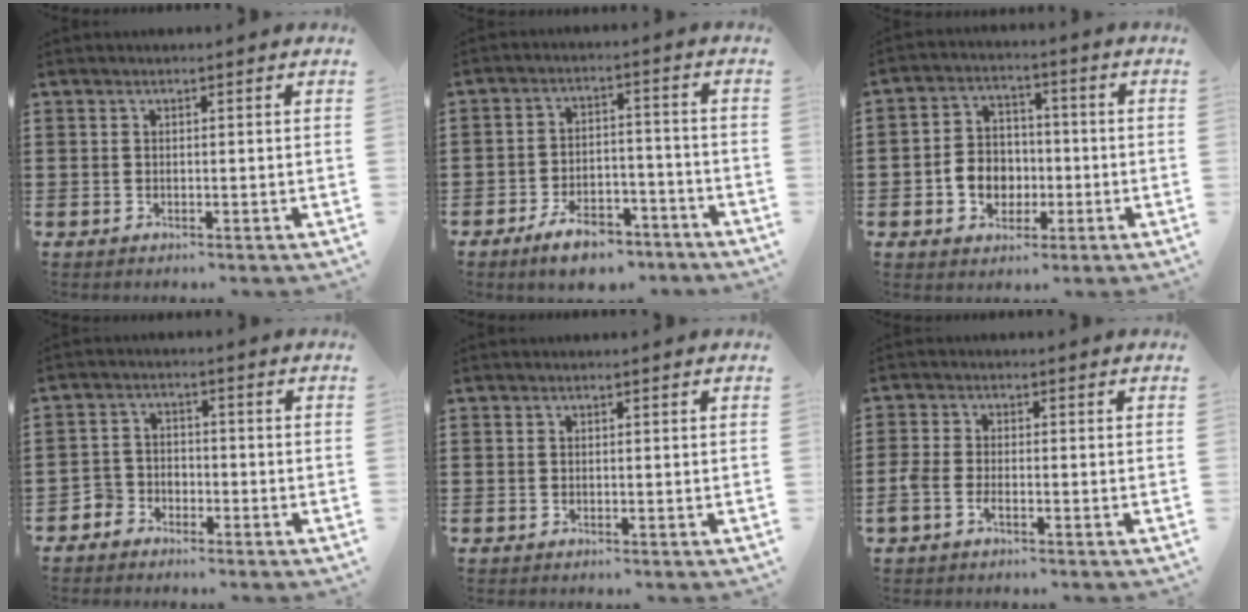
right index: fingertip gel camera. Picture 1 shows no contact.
{"total": 6.9, "force": [-5.5, 2.4, 3.4], "torque": [-0.062, 0.015, -0.101]}
{"total": 6.0, "force": [-1.7, 5.1, 2.6], "torque": [-0.057, 0.009, -0.034]}
{"total": 3.2, "force": [-2.5, 2.0, 0.1], "torque": [-0.020, 0.005, -0.057]}
{"total": 0.0}
{"total": 2.1, "force": [-1.2, 0.7, 1.6], "torque": [-0.036, 0.000, -0.024]}